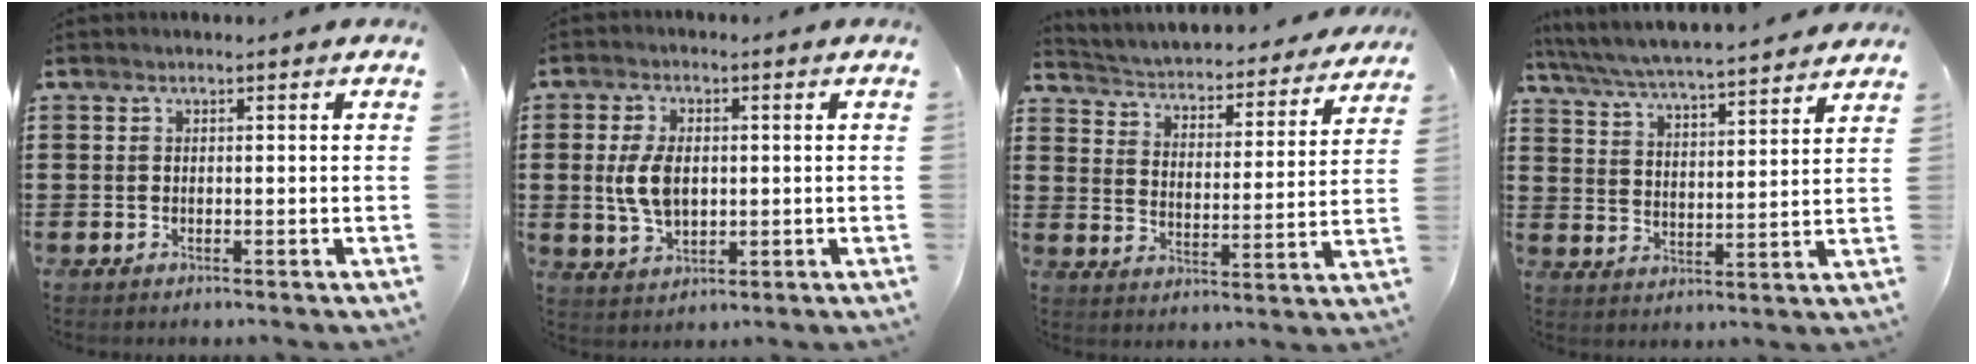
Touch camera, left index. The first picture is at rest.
{"total": 6.3, "force": [0.4, 3.8, 5.0], "torque": [-0.122, 0.006, 0.001]}
{"total": 2.7, "force": [2.7, 0.1, 0.2], "torque": [-0.024, -0.034, 0.034]}
{"total": 5.4, "force": [5.2, -0.2, 1.6], "torque": [-0.055, -0.037, 0.085]}